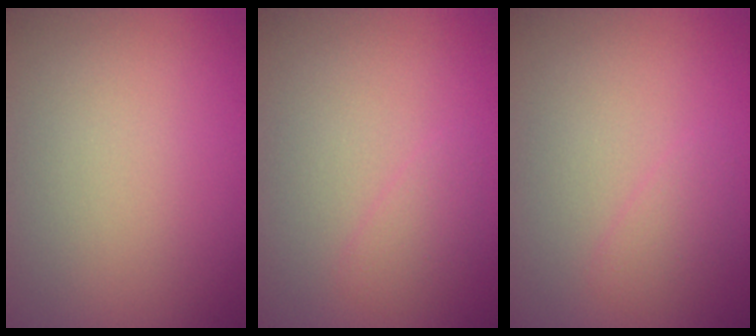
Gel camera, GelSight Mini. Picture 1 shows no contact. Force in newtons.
{"total": 1.2, "press": 1.2, "slide": 0.1}
{"total": 1.2, "press": 1.2, "slide": 0.1}